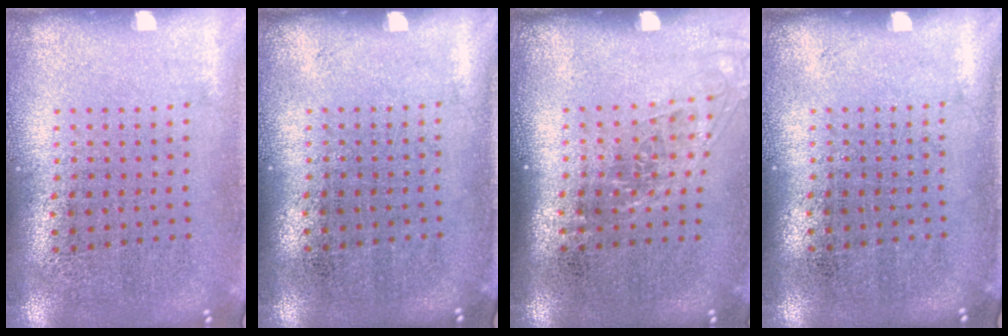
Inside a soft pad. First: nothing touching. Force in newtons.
{"total": 0.0}
{"total": 1.2, "press": 1.0, "slide": 0.8}
{"total": 0.0}